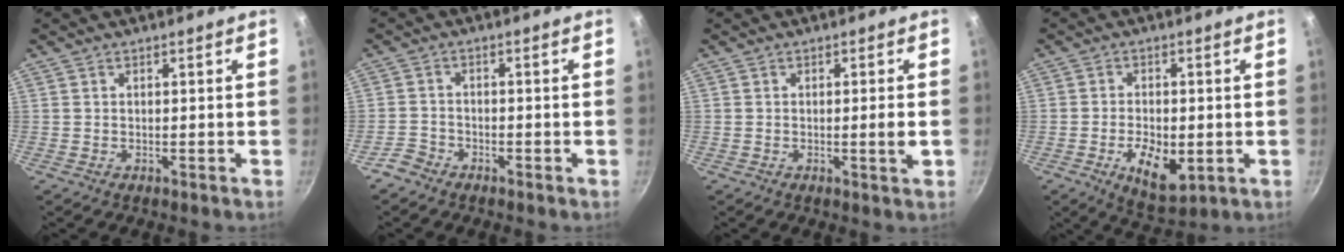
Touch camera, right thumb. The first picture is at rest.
{"total": 2.9, "force": [-2.4, 1.6, 0.5], "torque": [-0.012, 0.026, -0.047]}
{"total": 2.5, "force": [-0.4, 0.0, 2.5], "torque": [-0.038, -0.001, -0.006]}
{"total": 9.0, "force": [-2.3, 4.7, 7.3], "torque": [-0.110, -0.002, -0.026]}